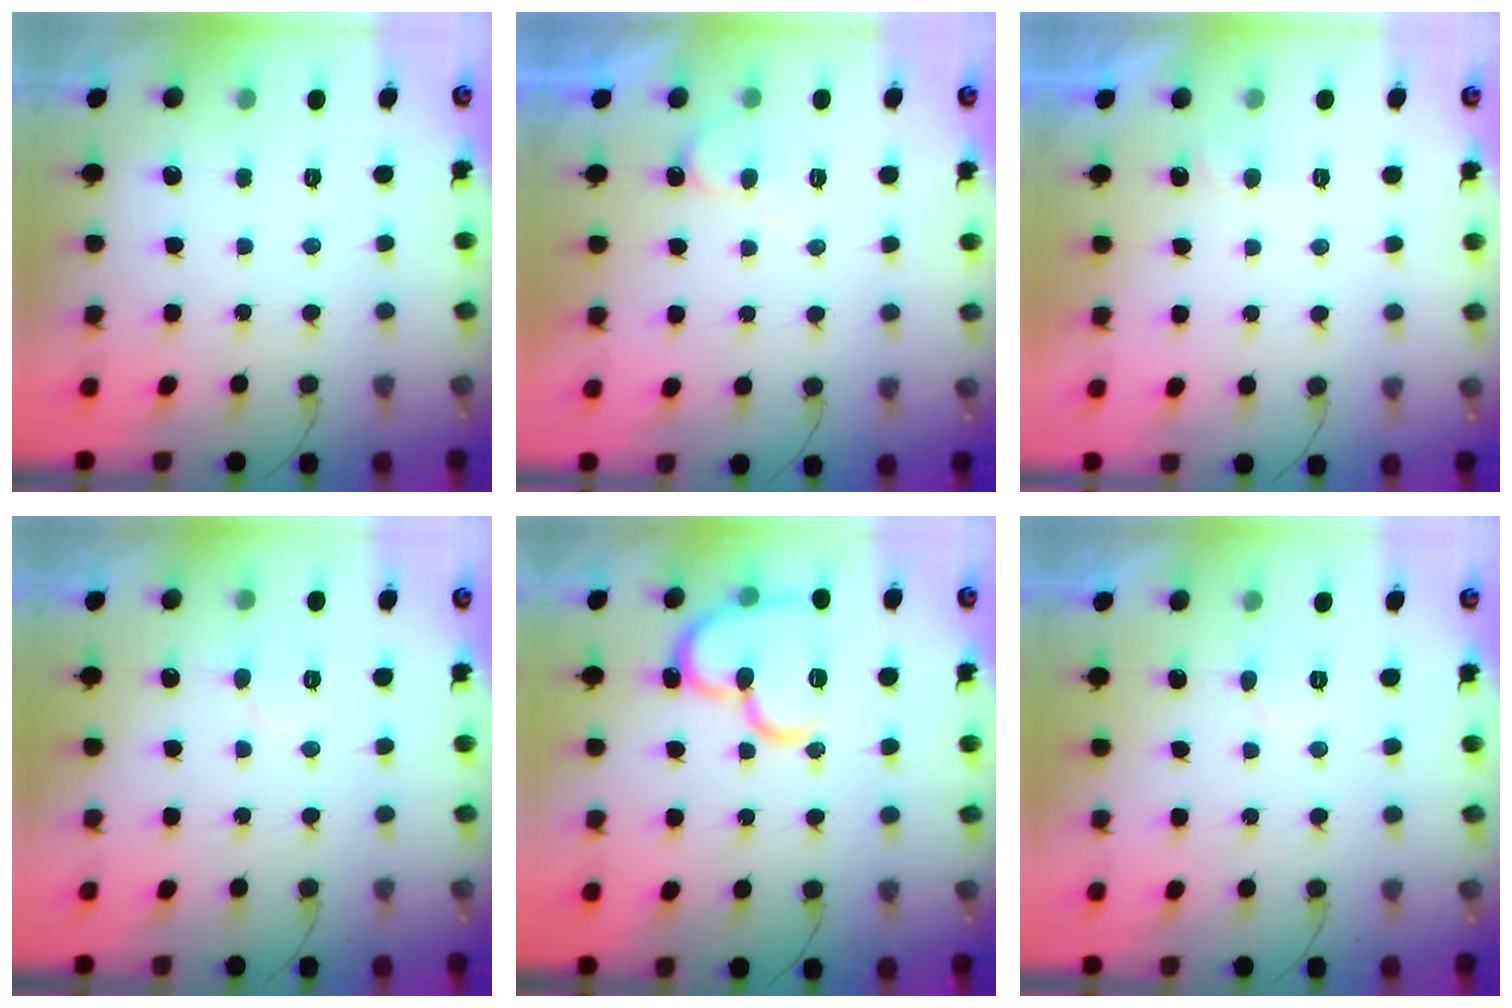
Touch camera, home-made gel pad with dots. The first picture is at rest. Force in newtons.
{"total": 5.4, "press": 5.4, "slide": 0.5}
{"total": 4.6, "press": 4.6, "slide": 0.5}
{"total": 4.6, "press": 4.6, "slide": 0.5}
{"total": 17.6, "press": 17.5, "slide": 2.3}
{"total": 3.5, "press": 3.5, "slide": 0.4}